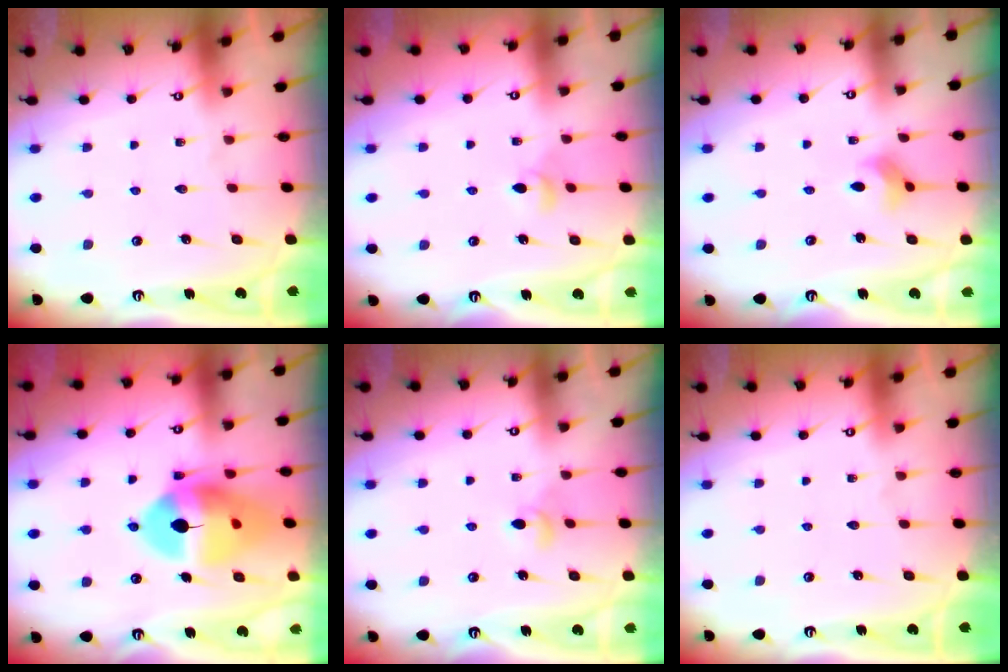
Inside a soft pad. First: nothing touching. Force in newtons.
{"total": 3.5, "press": 3.4, "slide": 0.6}
{"total": 3.4, "press": 3.3, "slide": 0.6}
{"total": 17.2, "press": 17.1, "slide": 2.2}
{"total": 3.7, "press": 3.6, "slide": 0.7}
{"total": 0.0}